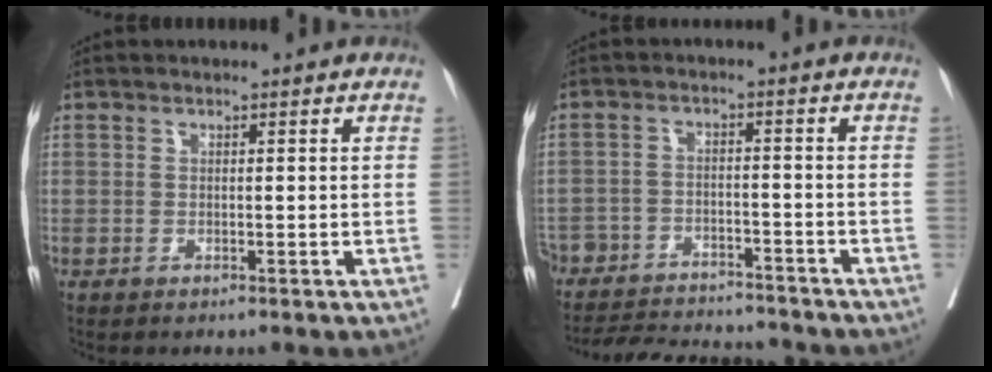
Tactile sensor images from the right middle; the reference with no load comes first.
{"total": 17.3, "force": [-16.0, 3.8, 5.3], "torque": [-0.119, -0.008, -0.229]}